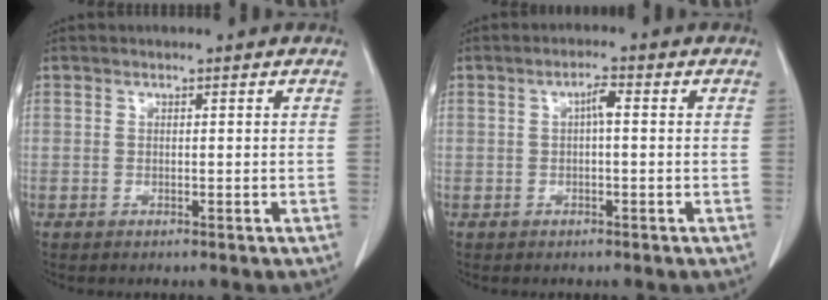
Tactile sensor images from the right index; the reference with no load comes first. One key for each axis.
{"total": 2.1, "fx": 0.2, "fy": 0.4, "fz": 2.1, "tx": -0.036, "ty": 0.005, "tz": 0.002}